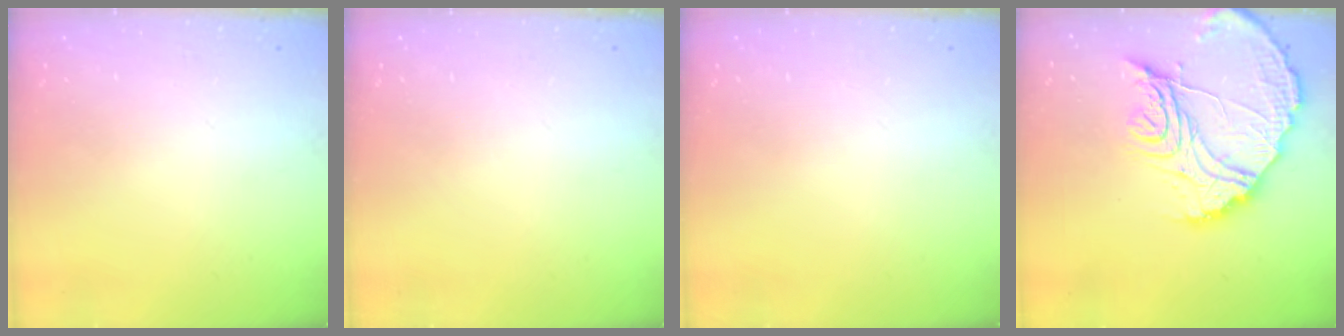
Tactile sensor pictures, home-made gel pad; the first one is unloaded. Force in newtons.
{"total": 0.0}
{"total": 0.0}
{"total": 18.4, "press": 18.3, "slide": 1.6}